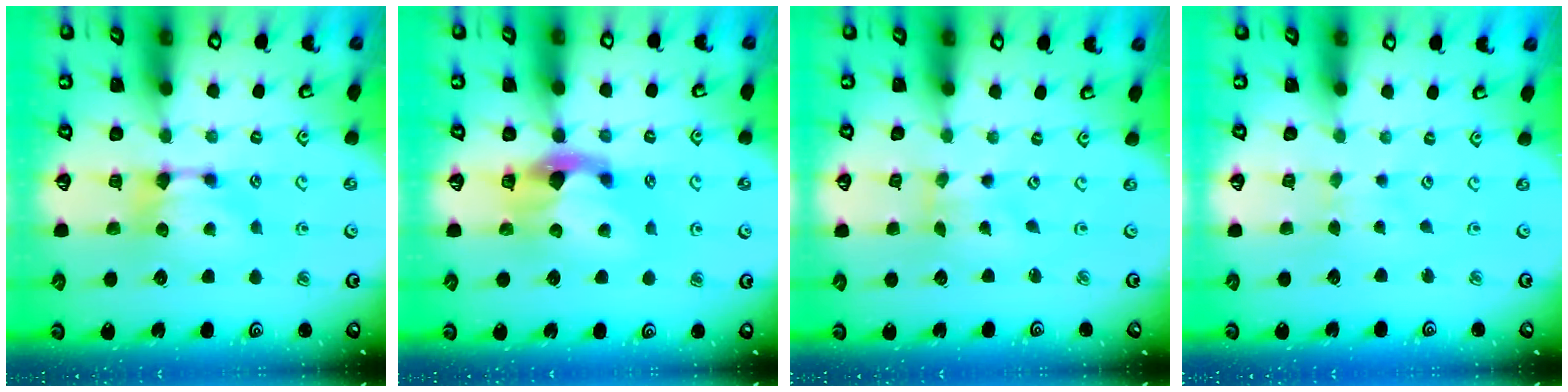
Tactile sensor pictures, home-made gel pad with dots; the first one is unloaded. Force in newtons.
{"total": 2.8, "press": 2.5, "slide": 1.3}
{"total": 3.3, "press": 3.2, "slide": 0.8}
{"total": 2.4, "press": 2.4, "slide": 0.1}